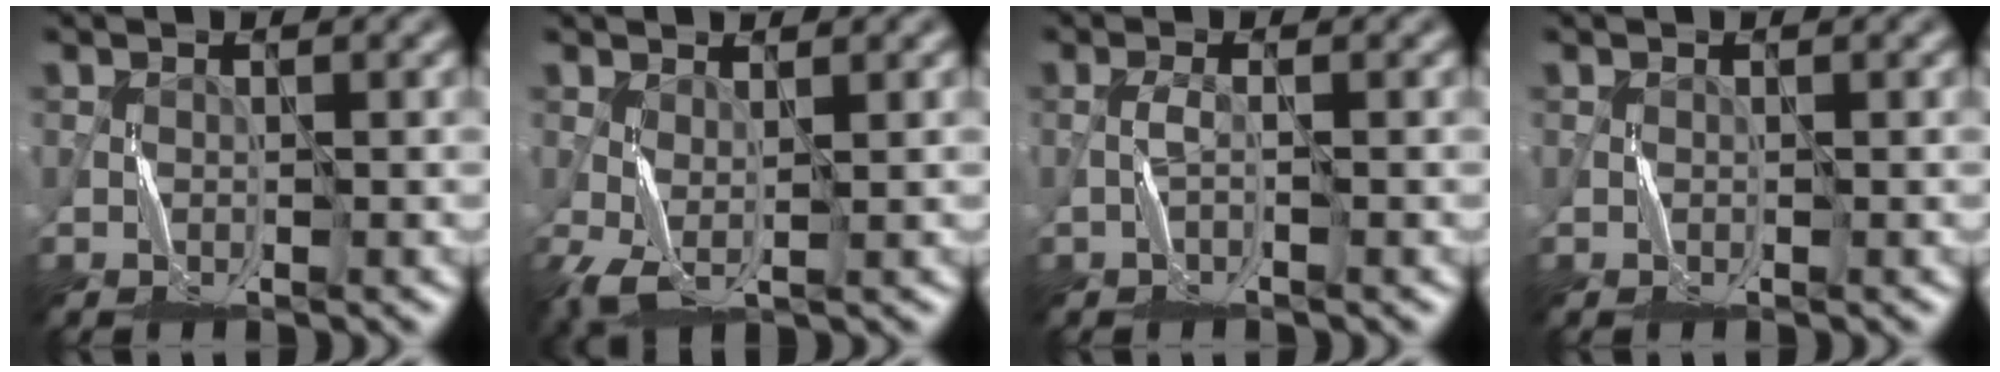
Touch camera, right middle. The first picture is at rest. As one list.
[{"total": 2.3, "force": [0.0, 0.9, 2.1], "torque": [-0.063, -0.004, 0.000]}, {"total": 0.9, "force": [-0.6, 0.0, 0.7], "torque": [-0.018, 0.005, -0.013]}, {"total": 0.0}]